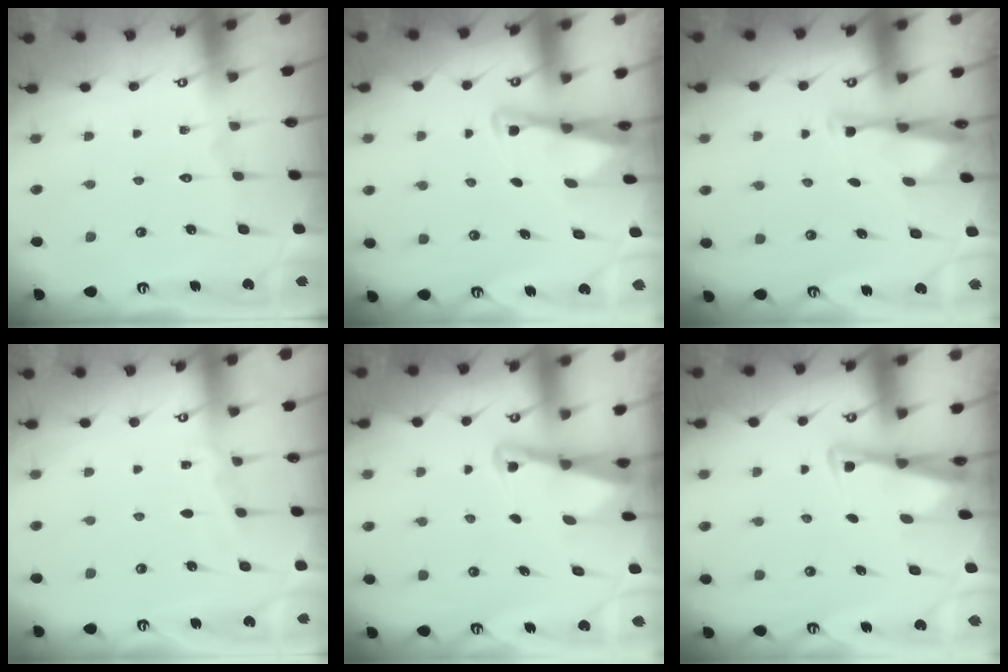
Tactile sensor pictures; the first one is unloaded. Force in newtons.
{"total": 2.9, "press": 2.9, "slide": 0.1}
{"total": 2.9, "press": 2.9, "slide": 0.6}
{"total": 3.1, "press": 3.1, "slide": 0.4}
{"total": 2.5, "press": 2.5, "slide": 0.6}
{"total": 2.9, "press": 2.9, "slide": 0.2}